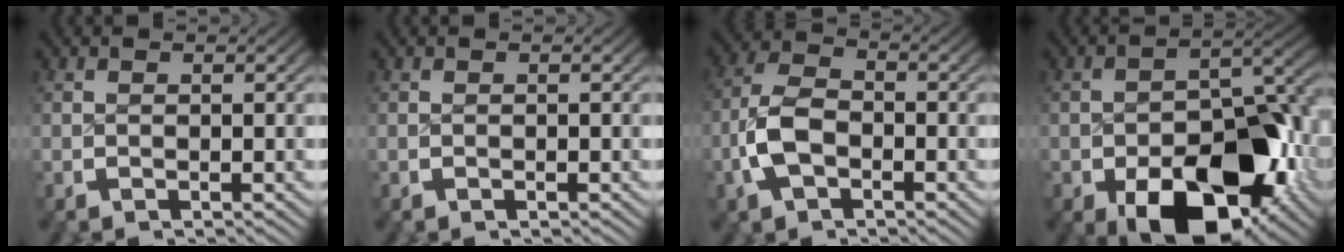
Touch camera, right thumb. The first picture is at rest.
{"total": 0.0}
{"total": 5.1, "force": [-1.4, 3.4, 3.6], "torque": [-0.092, -0.014, -0.021]}
{"total": 15.7, "force": [-4.5, 9.0, 12.1], "torque": [-0.197, -0.059, -0.037]}